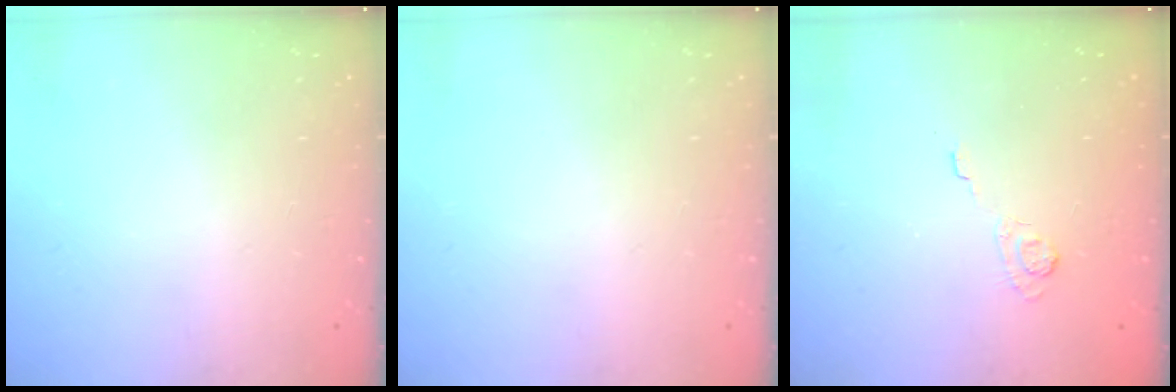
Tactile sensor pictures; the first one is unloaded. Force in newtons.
{"total": 0.0}
{"total": 2.6, "press": 2.2, "slide": 1.5}